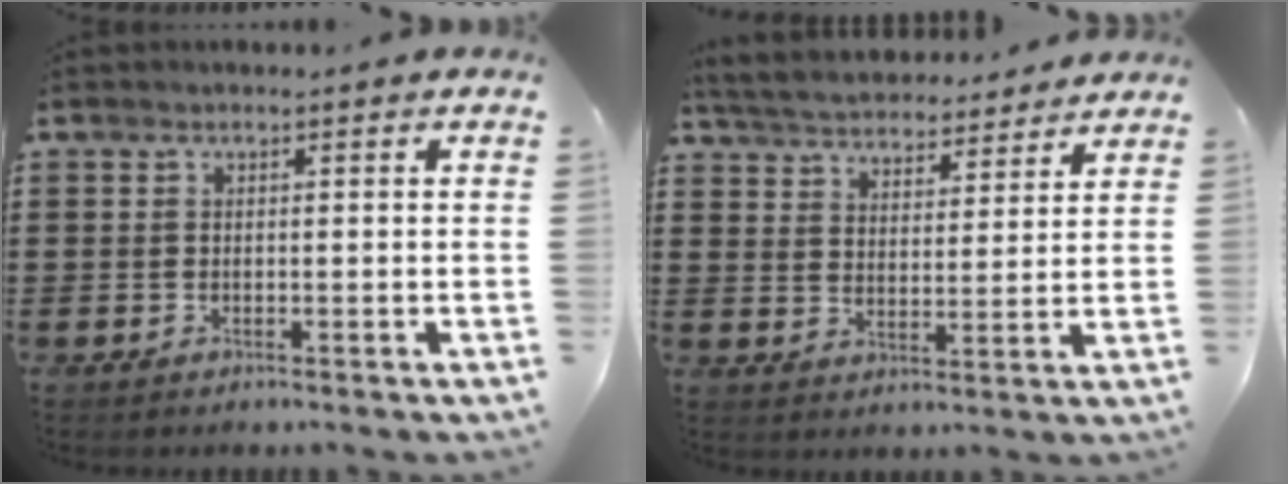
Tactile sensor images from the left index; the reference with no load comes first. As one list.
[{"total": 4.6, "force": [4.5, 0.4, 0.1], "torque": [-0.028, -0.031, 0.077]}]